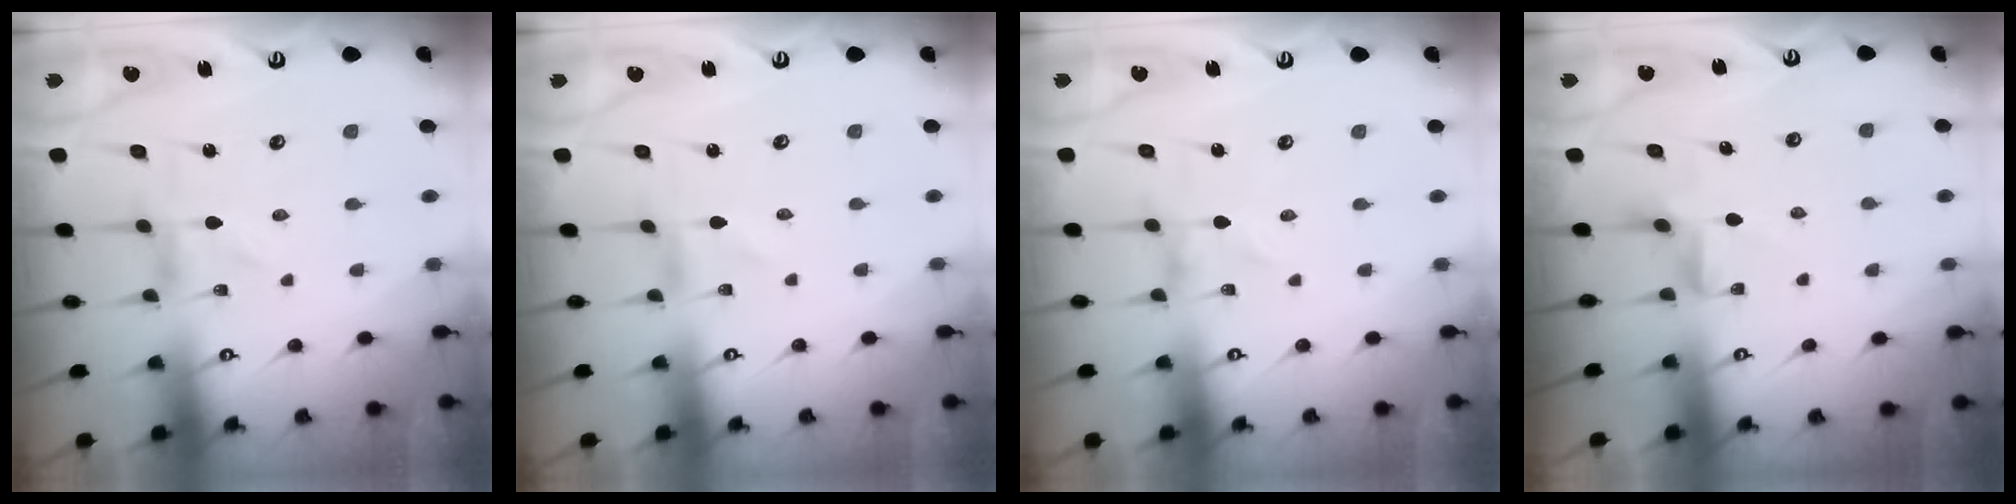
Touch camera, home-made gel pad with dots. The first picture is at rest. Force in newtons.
{"total": 1.2, "press": 1.2, "slide": 0.1}
{"total": 0.0}
{"total": 2.5, "press": 2.4, "slide": 0.6}